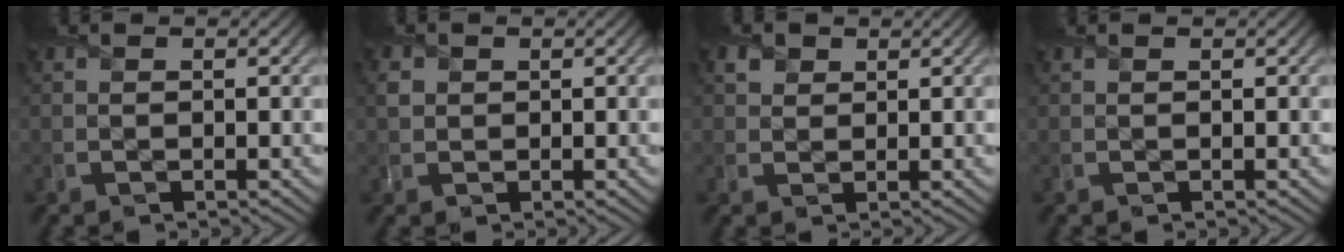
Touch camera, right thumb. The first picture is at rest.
{"total": 1.4, "force": [0.5, 1.2, 0.3], "torque": [-0.012, 0.002, 0.009]}
{"total": 1.7, "force": [1.1, 1.3, 0.0], "torque": [-0.005, -0.002, 0.022]}
{"total": 0.0}